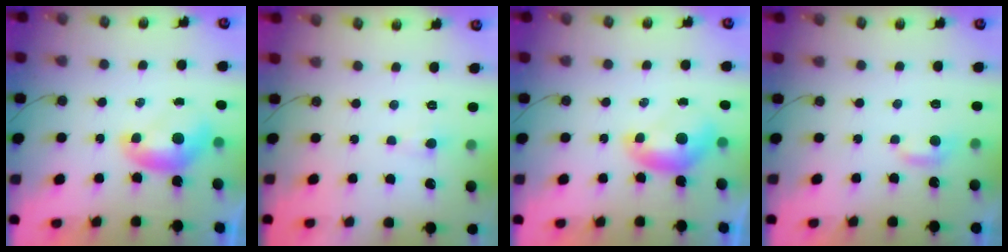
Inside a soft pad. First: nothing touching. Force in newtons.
{"total": 0.6, "press": 0.3, "slide": 0.4}
{"total": 0.0}
{"total": 1.6, "press": 1.5, "slide": 0.6}